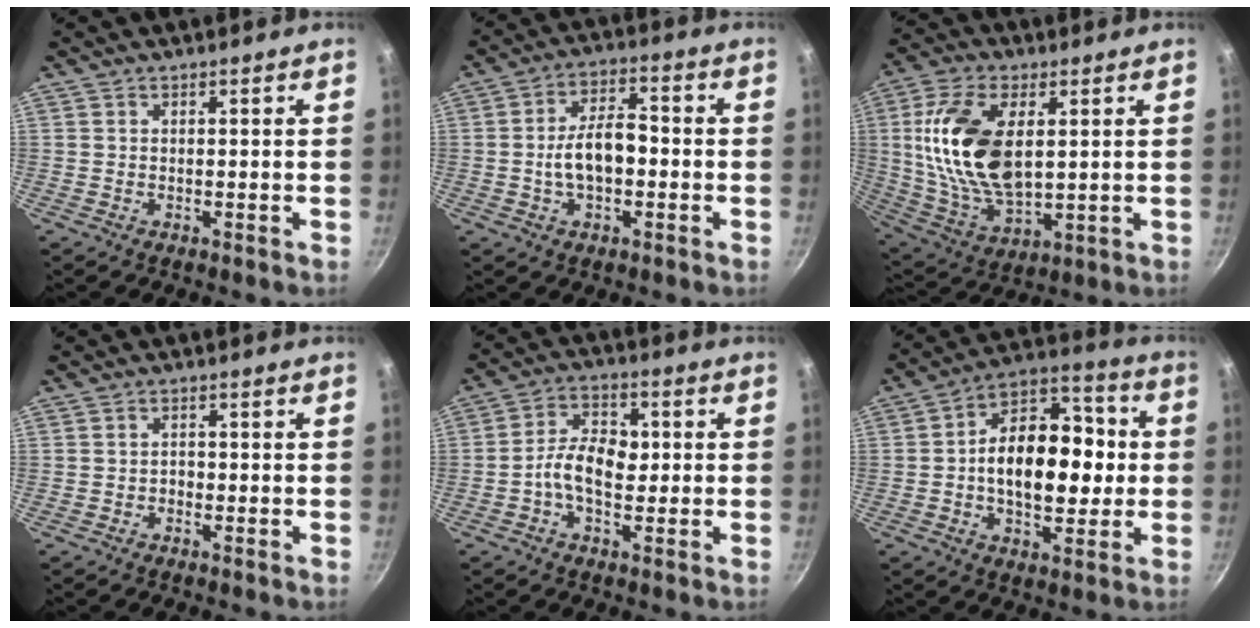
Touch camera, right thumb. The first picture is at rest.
{"total": 9.1, "force": [-1.2, 4.9, 7.5], "torque": [-0.126, 0.027, -0.026]}
{"total": 19.4, "force": [3.3, 10.3, 16.1], "torque": [-0.318, -0.014, 0.069]}
{"total": 1.3, "force": [-0.7, 0.9, 0.6], "torque": [0.000, 0.005, -0.016]}
{"total": 8.5, "force": [-0.9, 5.3, 6.6], "torque": [-0.106, 0.024, -0.023]}
{"total": 18.7, "force": [-0.2, 10.9, 15.1], "torque": [-0.201, 0.029, -0.008]}